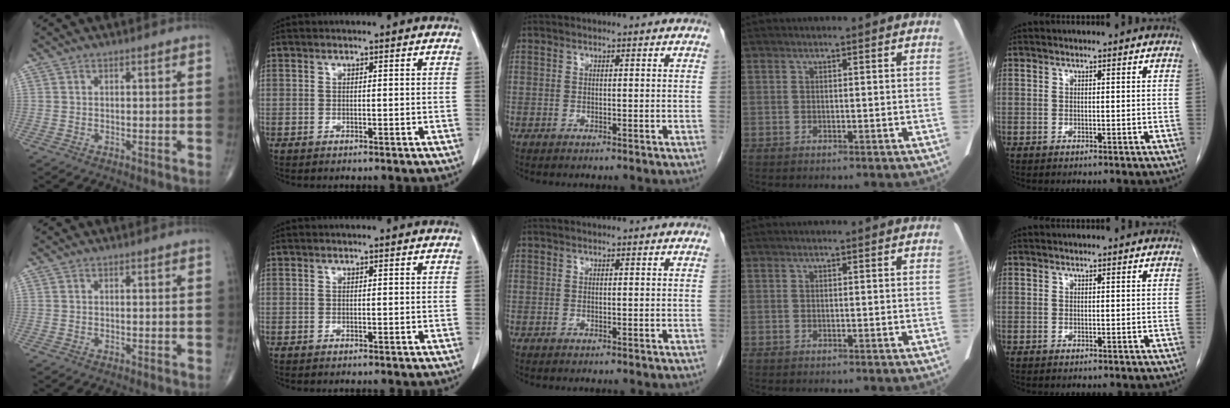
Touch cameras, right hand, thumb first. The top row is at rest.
{}